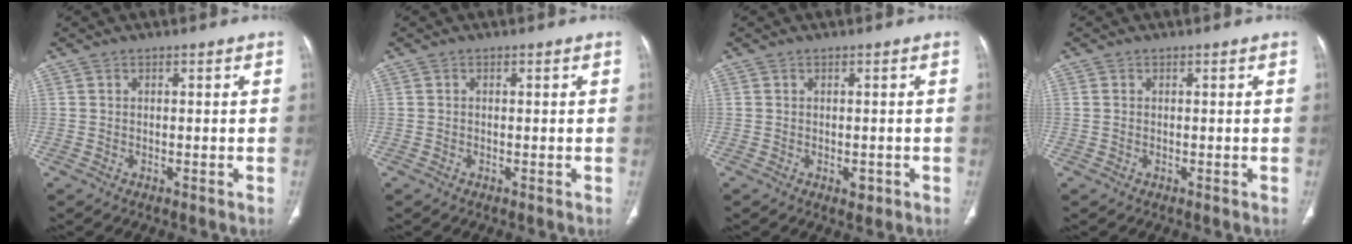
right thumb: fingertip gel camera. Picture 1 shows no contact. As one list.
[{"total": 0.0}, {"total": 1.6, "force": [-0.6, 1.0, 1.1], "torque": [-0.010, 0.000, -0.005]}, {"total": 0.5, "force": [0.0, 0.3, 0.4], "torque": [-0.015, -0.001, 0.002]}]